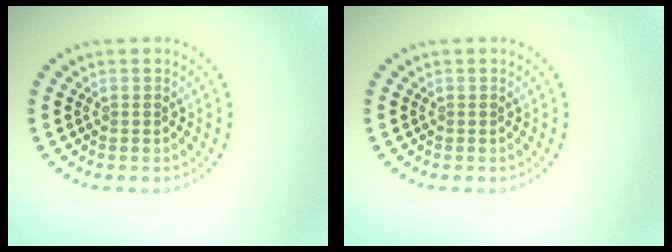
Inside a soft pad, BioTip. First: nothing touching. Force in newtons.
{"total": 0.0}